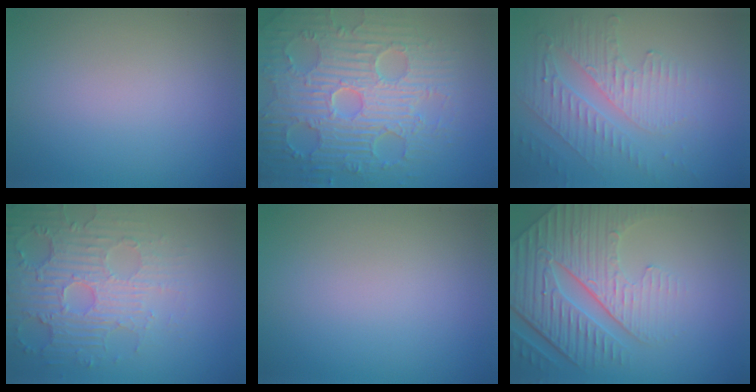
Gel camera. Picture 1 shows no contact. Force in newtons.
{"total": 9.2, "press": 6.8, "slide": 6.2}
{"total": 5.6, "press": 3.6, "slide": 4.3}
{"total": 4.5, "press": 4.4, "slide": 0.6}
{"total": 0.0}
{"total": 6.4, "press": 5.4, "slide": 3.4}